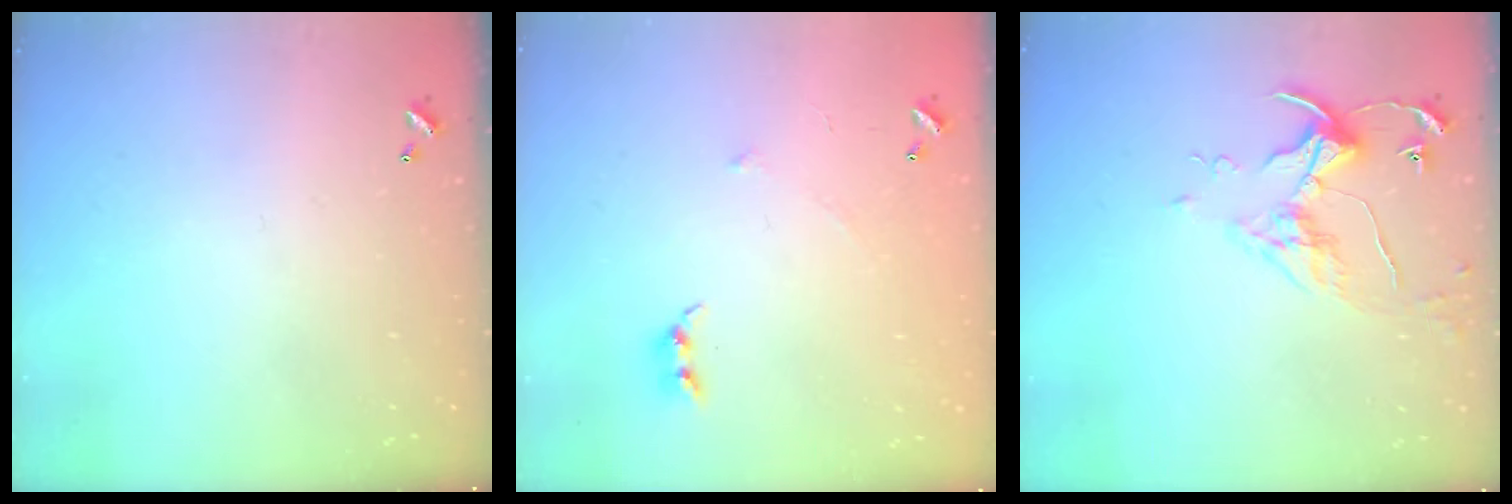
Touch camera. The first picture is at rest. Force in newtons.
{"total": 4.8, "press": 4.7, "slide": 0.8}
{"total": 5.0, "press": 5.0, "slide": 0.7}